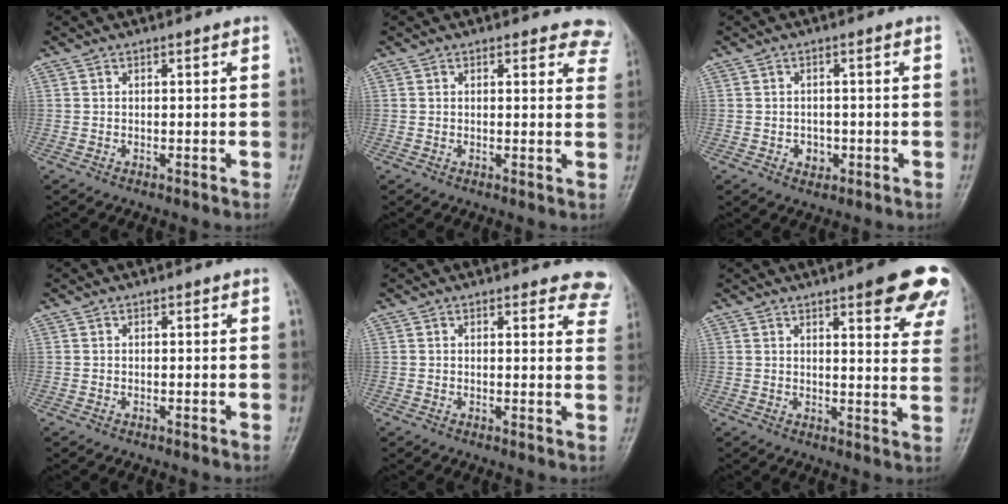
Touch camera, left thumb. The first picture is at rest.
{"total": 5.7, "force": [5.2, 2.3, 1.0], "torque": [0.030, -0.022, 0.031]}
{"total": 2.6, "force": [-0.8, 2.2, 1.2], "torque": [-0.006, 0.005, -0.006]}
{"total": 0.0}
{"total": 6.5, "force": [5.9, 2.3, 1.4], "torque": [0.025, -0.027, 0.038]}
{"total": 14.3, "force": [8.8, 3.6, 10.7], "torque": [-0.098, -0.038, 0.097]}